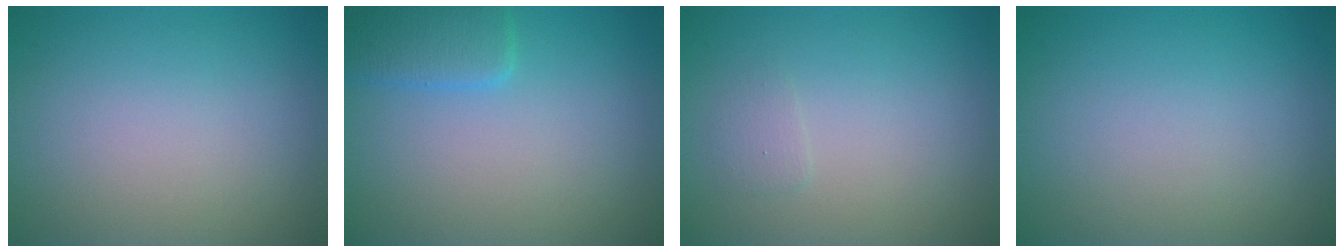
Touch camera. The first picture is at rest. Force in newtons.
{"total": 2.7, "press": 2.7, "slide": 0.1}
{"total": 0.8, "press": 0.8, "slide": 0.0}
{"total": 0.0}